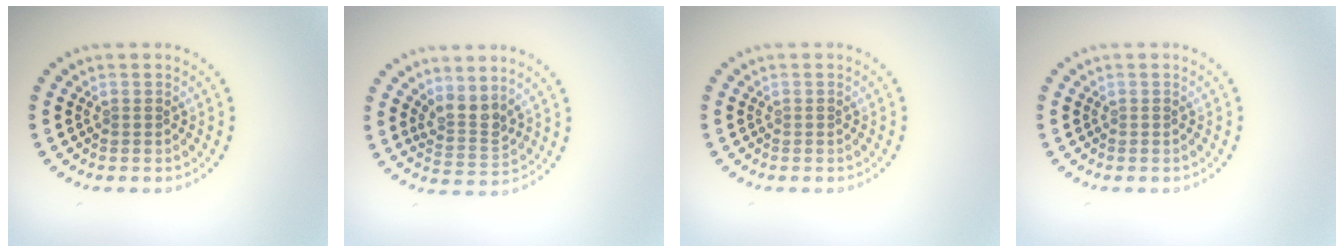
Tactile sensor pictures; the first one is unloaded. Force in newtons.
{"total": 2.6, "press": 1.9, "slide": 1.8}
{"total": 0.0}
{"total": 0.0}